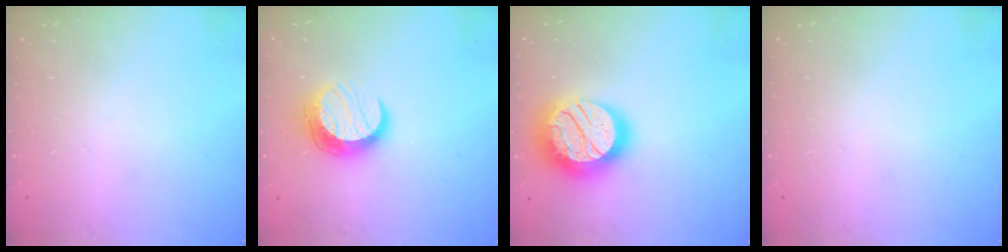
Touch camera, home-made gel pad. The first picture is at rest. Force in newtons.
{"total": 13.0, "press": 12.9, "slide": 0.7}
{"total": 25.5, "press": 25.4, "slide": 2.1}
{"total": 0.0}